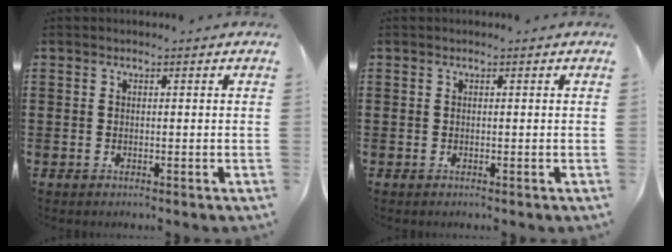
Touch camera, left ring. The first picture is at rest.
{"total": 0.0}